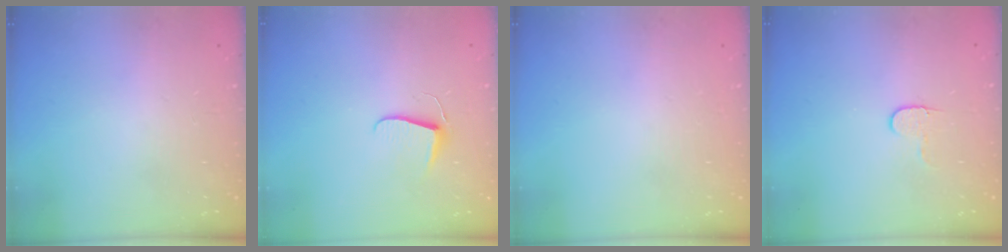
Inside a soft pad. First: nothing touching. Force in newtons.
{"total": 6.2, "press": 6.1, "slide": 0.6}
{"total": 0.0}
{"total": 5.5, "press": 5.4, "slide": 0.5}